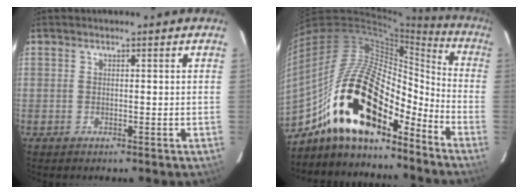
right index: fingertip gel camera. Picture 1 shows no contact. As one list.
[{"total": 23.0, "force": [-14.4, 9.3, 15.4], "torque": [-0.281, -0.011, -0.267]}]